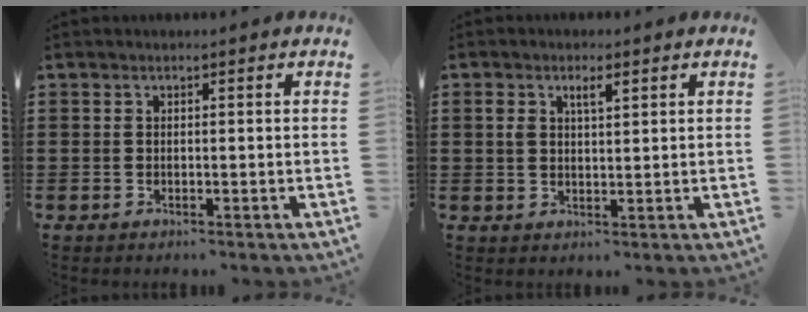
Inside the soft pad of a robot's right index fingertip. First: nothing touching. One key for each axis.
{"total": 2.9, "fx": 1.2, "fy": 1.2, "fz": 2.3, "tx": -0.049, "ty": 0.008, "tz": 0.020}